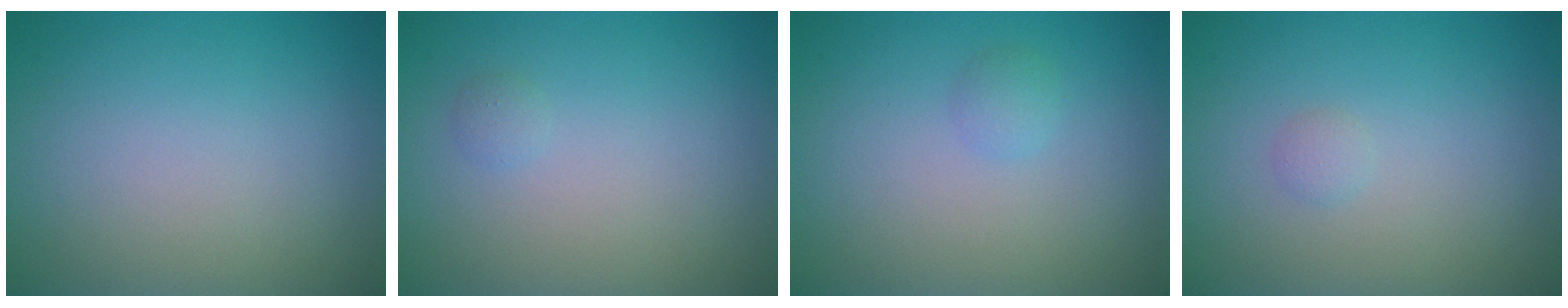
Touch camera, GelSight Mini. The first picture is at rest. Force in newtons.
{"total": 0.6, "press": 0.6, "slide": 0.0}
{"total": 0.9, "press": 0.9, "slide": 0.0}
{"total": 0.6, "press": 0.6, "slide": 0.0}